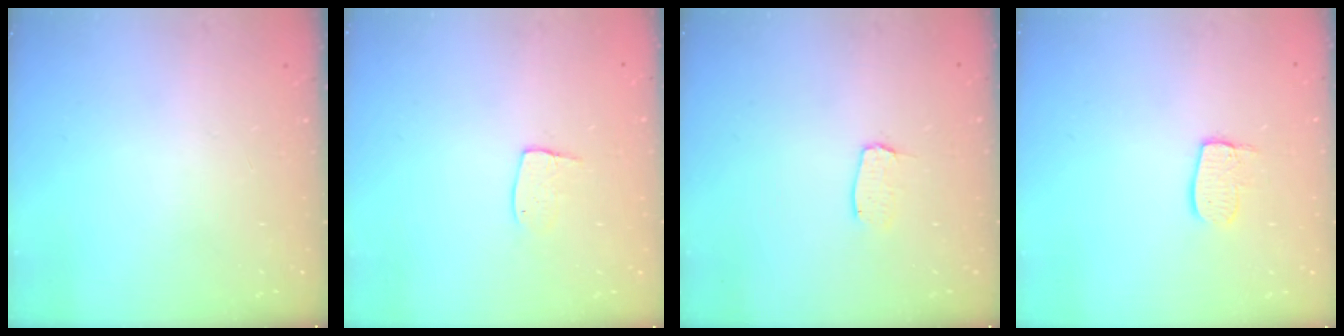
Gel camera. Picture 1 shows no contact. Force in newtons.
{"total": 5.9, "press": 5.9, "slide": 0.4}
{"total": 3.6, "press": 3.6, "slide": 0.3}
{"total": 7.6, "press": 7.6, "slide": 0.2}